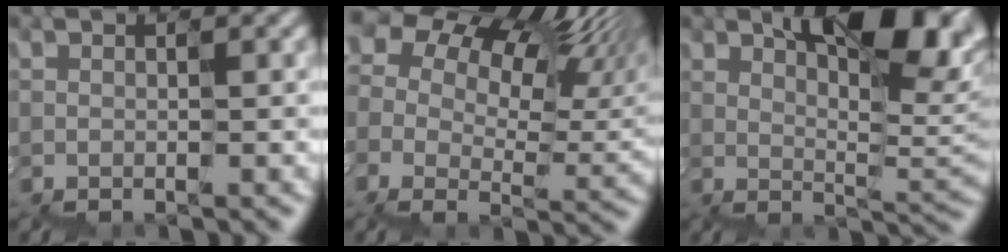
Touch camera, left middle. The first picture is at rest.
{"total": 12.7, "force": [5.9, 7.5, 8.4], "torque": [-0.169, 0.009, 0.118]}
{"total": 8.7, "force": [3.9, 3.2, 7.1], "torque": [-0.100, -0.001, 0.064]}